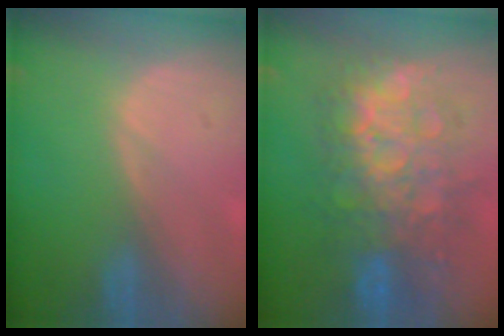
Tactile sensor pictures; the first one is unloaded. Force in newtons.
{"total": 12.4, "press": 12.4, "slide": 1.2}